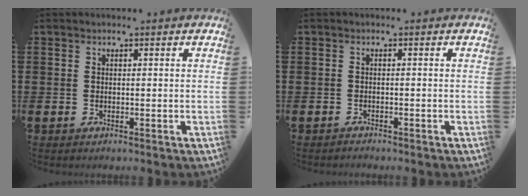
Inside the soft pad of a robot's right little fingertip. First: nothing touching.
{"total": 0.6, "force": [-0.6, 0.1, 0.0], "torque": [-0.002, -0.001, -0.013]}